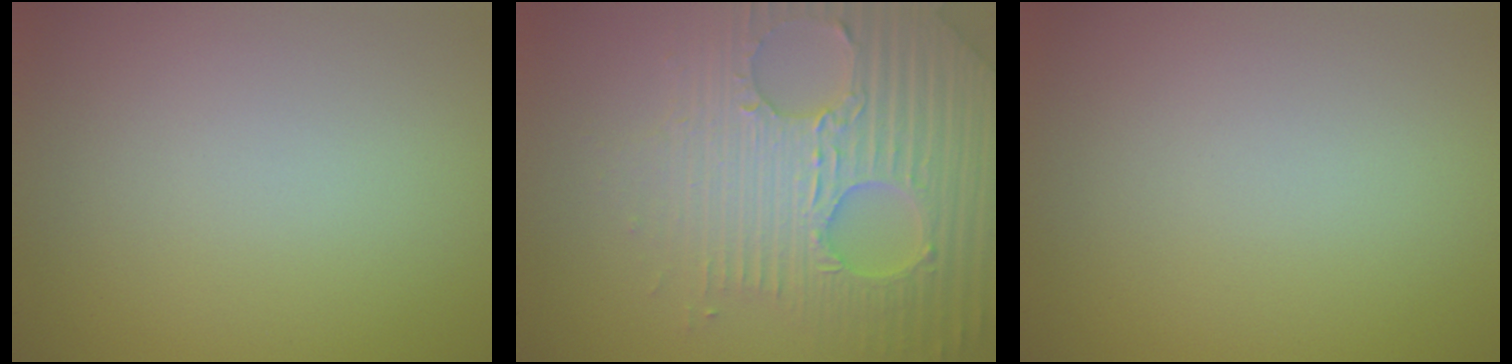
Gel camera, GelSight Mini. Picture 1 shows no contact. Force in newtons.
{"total": 7.3, "press": 7.1, "slide": 1.8}
{"total": 0.0}